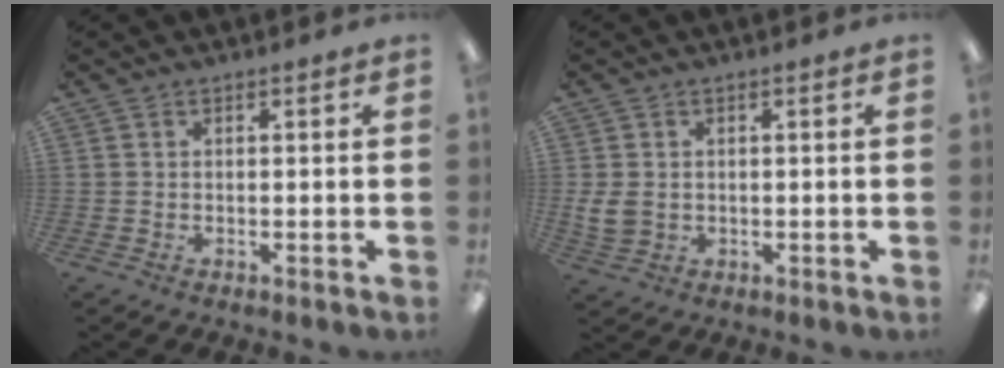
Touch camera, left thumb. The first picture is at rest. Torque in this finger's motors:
{"motor_torque": [0.35, 0.73, 0.43, -0.25, 0.03]}